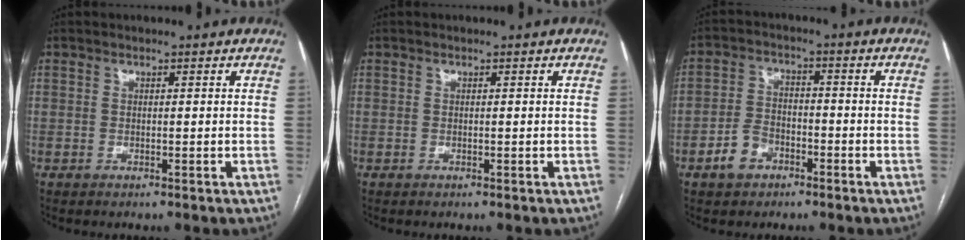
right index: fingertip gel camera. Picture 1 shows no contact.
{"total": 0.0}
{"total": 5.4, "force": [-3.1, 3.7, 2.6], "torque": [-0.058, 0.013, -0.053]}